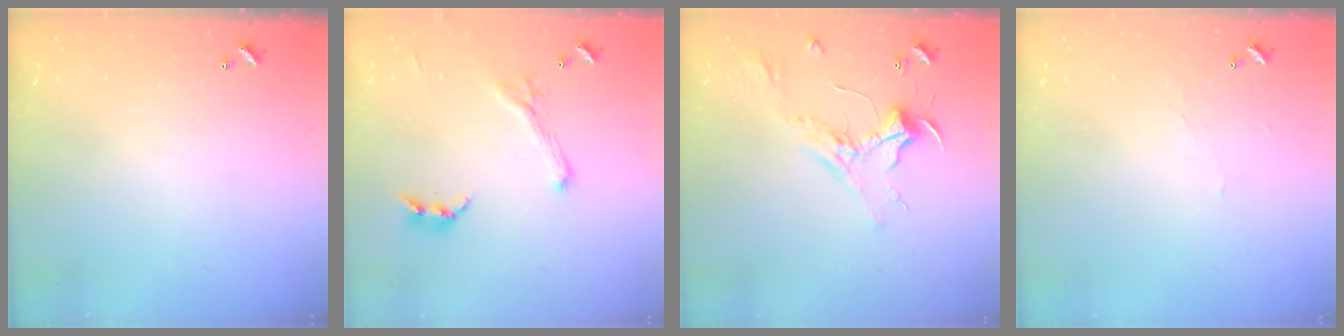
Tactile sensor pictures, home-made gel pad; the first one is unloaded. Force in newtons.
{"total": 1.1, "press": 0.6, "slide": 0.9}
{"total": 2.4, "press": 2.3, "slide": 0.8}
{"total": 0.9, "press": 0.7, "slide": 0.4}